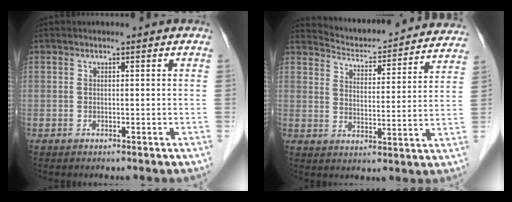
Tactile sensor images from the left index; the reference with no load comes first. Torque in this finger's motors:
{"motor_torque": [0.10, -0.42, -0.06, -0.03]}